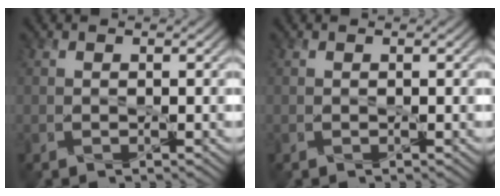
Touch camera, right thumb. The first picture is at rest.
{"total": 0.0}